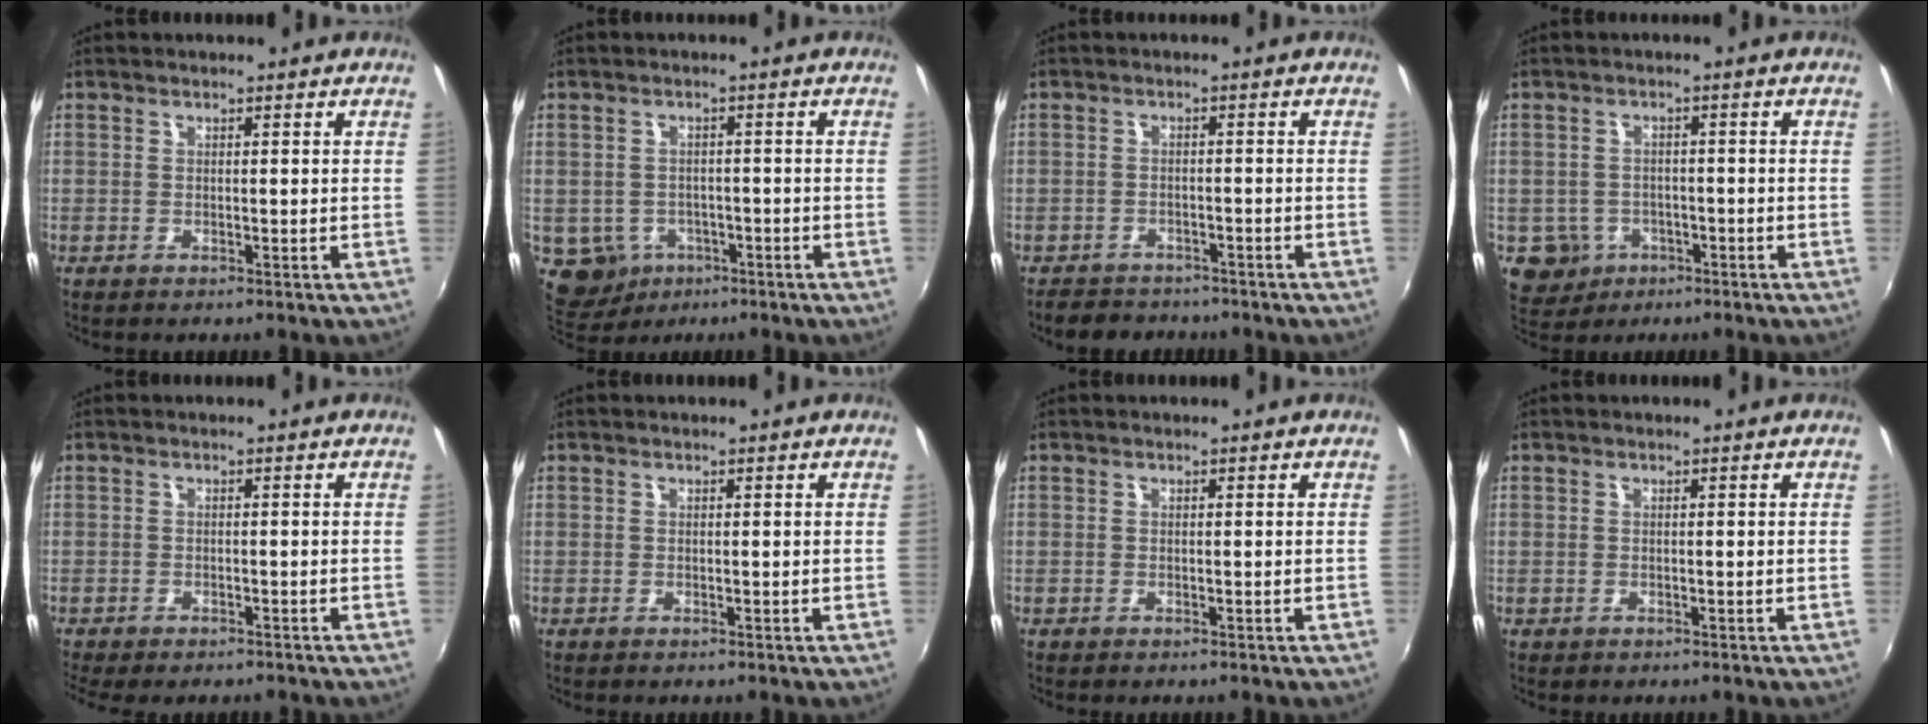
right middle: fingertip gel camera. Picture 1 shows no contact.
{"total": 6.7, "force": [-2.9, 5.7, 2.0], "torque": [-0.061, -0.004, -0.031]}
{"total": 6.1, "force": [-5.3, 2.8, 1.2], "torque": [-0.036, 0.005, -0.081]}
{"total": 5.9, "force": [-2.5, 5.2, 1.3], "torque": [-0.041, 0.003, -0.028]}
{"total": 4.9, "force": [-4.2, 1.3, 2.3], "torque": [-0.056, -0.024, -0.066]}
{"total": 0.0}
{"total": 0.0}
{"total": 0.0}